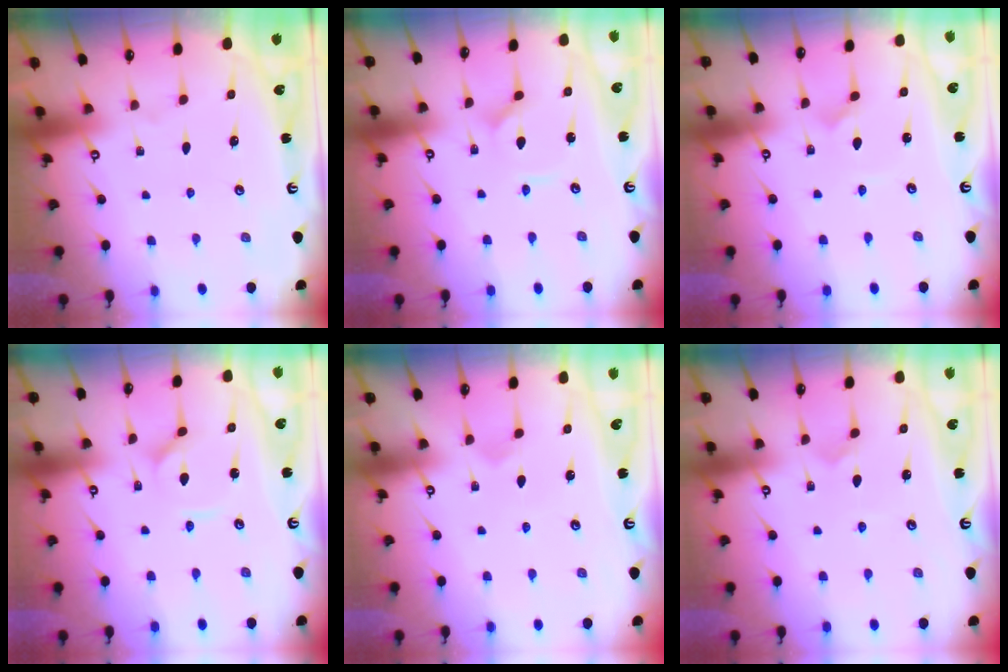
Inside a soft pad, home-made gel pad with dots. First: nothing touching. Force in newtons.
{"total": 0.9, "press": 0.9, "slide": 0.0}
{"total": 2.4, "press": 2.4, "slide": 0.2}
{"total": 1.8, "press": 1.8, "slide": 0.3}
{"total": 2.5, "press": 2.5, "slide": 0.1}
{"total": 2.7, "press": 2.7, "slide": 0.2}